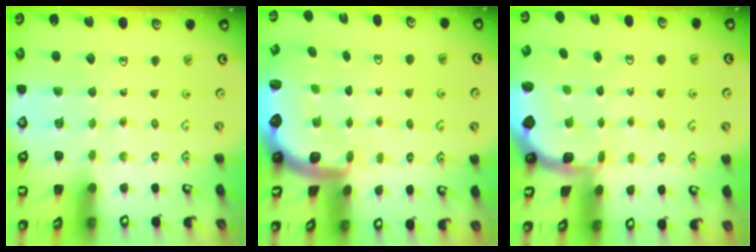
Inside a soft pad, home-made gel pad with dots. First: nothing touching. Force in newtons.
{"total": 2.9, "press": 2.6, "slide": 1.4}
{"total": 0.8, "press": 0.8, "slide": 0.2}